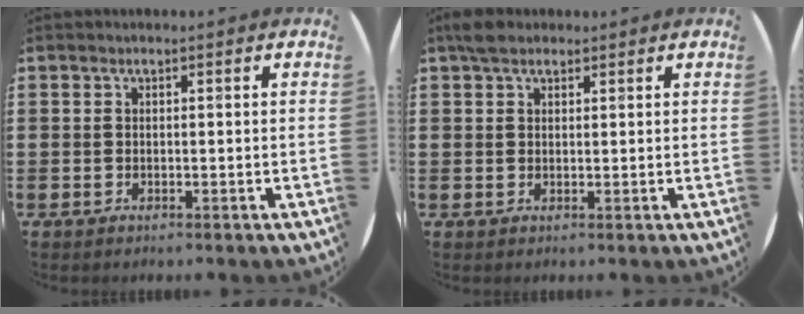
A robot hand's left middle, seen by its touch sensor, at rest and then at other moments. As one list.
[{"total": 2.6, "force": [2.1, 1.2, 1.0], "torque": [-0.016, 0.004, 0.038]}]